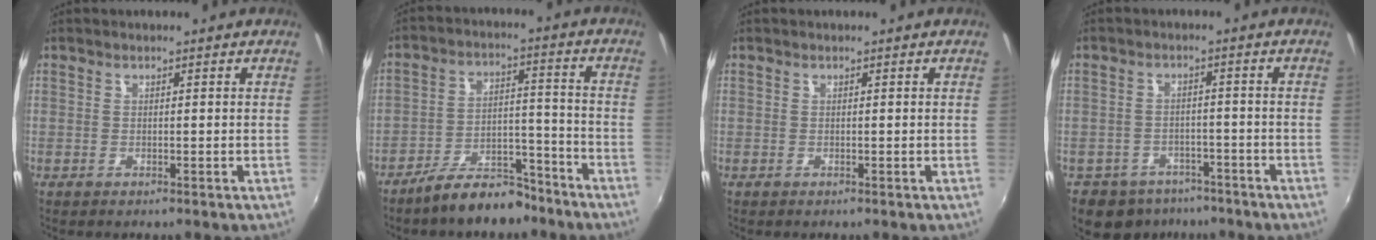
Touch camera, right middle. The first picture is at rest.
{"total": 10.5, "force": [-8.7, 3.9, 4.6], "torque": [-0.086, 0.028, -0.126]}
{"total": 0.0}
{"total": 10.2, "force": [-7.2, 6.6, 3.0], "torque": [-0.084, 0.011, -0.094]}